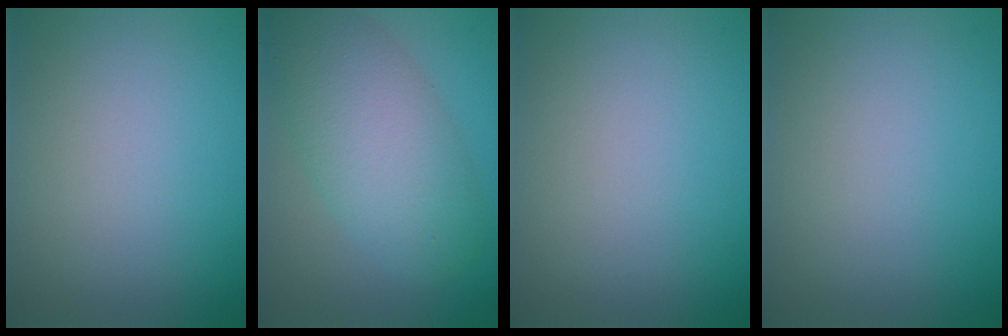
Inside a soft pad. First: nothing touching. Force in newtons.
{"total": 7.1, "press": 7.1, "slide": 0.2}
{"total": 0.0}
{"total": 0.0}